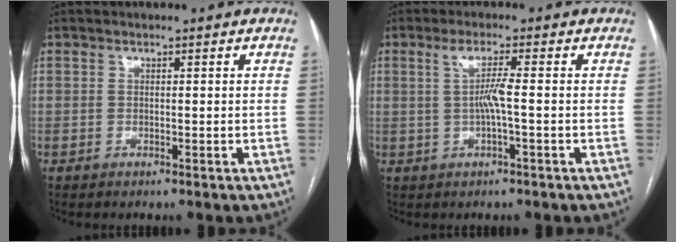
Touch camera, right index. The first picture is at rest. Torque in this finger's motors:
{"motor_torque": [0.16, -0.01, 0.26, 0.09]}